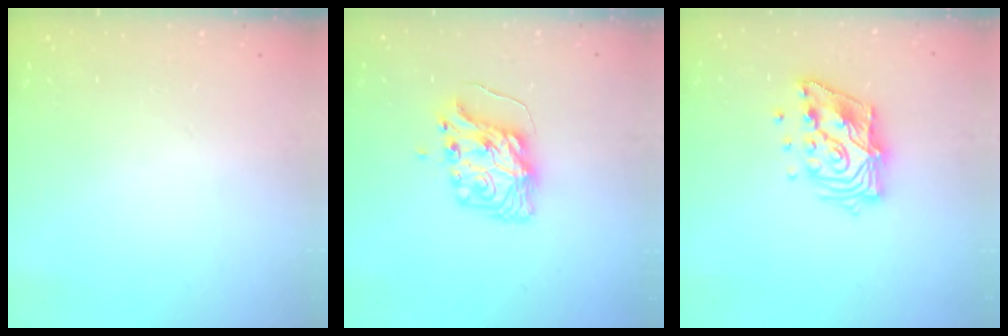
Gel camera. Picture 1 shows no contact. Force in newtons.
{"total": 8.9, "press": 8.9, "slide": 0.3}
{"total": 13.9, "press": 13.8, "slide": 1.5}